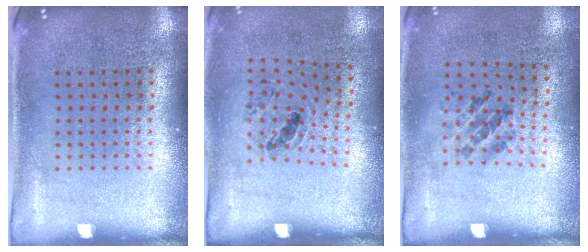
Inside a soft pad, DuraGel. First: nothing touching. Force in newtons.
{"total": 1.2, "press": 0.9, "slide": 0.8}
{"total": 1.1, "press": 0.7, "slide": 0.9}